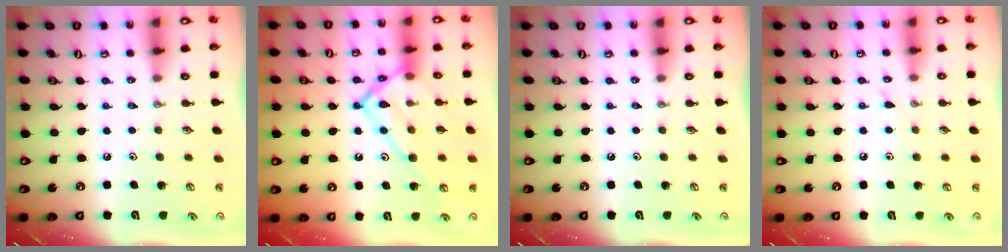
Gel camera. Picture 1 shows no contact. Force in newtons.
{"total": 18.0, "press": 17.9, "slide": 1.9}
{"total": 0.0}
{"total": 5.8, "press": 5.8, "slide": 0.7}